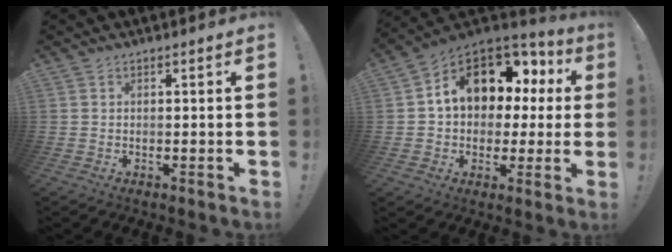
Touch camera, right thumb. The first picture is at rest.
{"total": 13.9, "force": [5.4, 9.9, 8.1], "torque": [-0.128, -0.026, 0.107]}